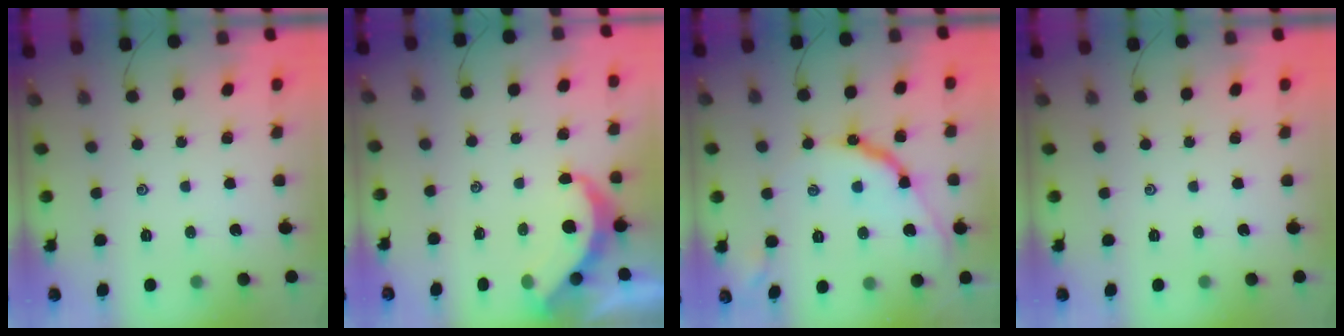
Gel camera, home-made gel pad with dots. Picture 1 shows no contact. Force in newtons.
{"total": 5.5, "press": 5.5, "slide": 0.3}
{"total": 10.2, "press": 10.2, "slide": 0.3}
{"total": 0.0}